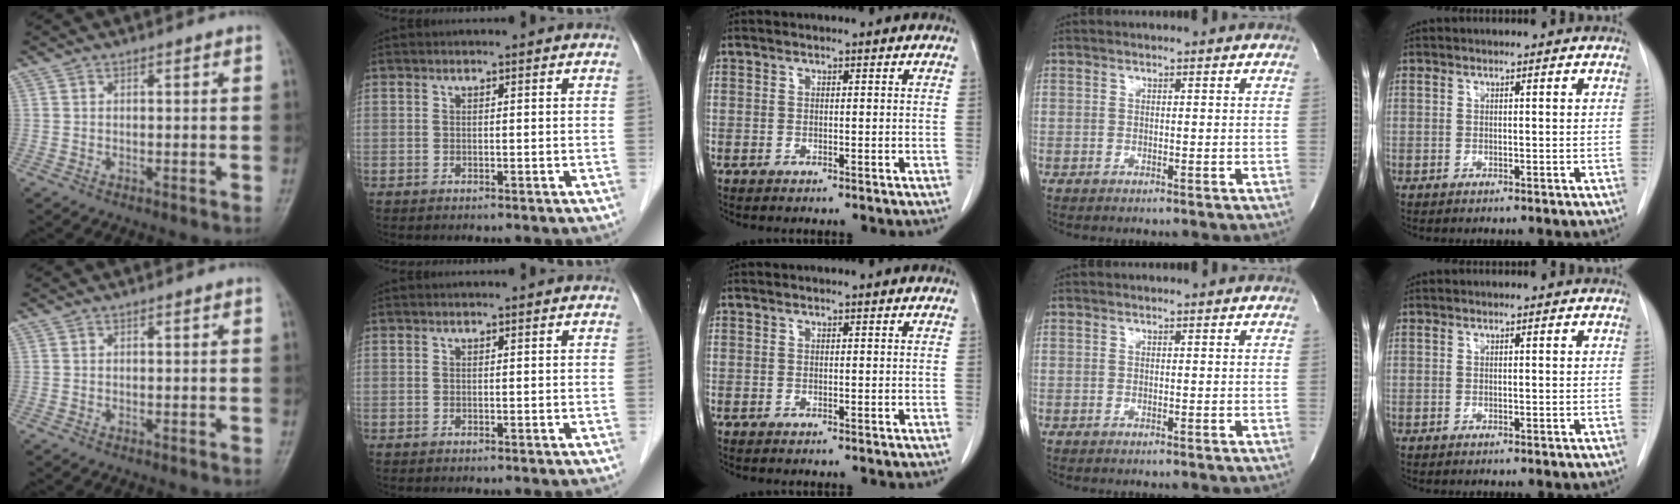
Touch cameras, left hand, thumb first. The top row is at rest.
{}